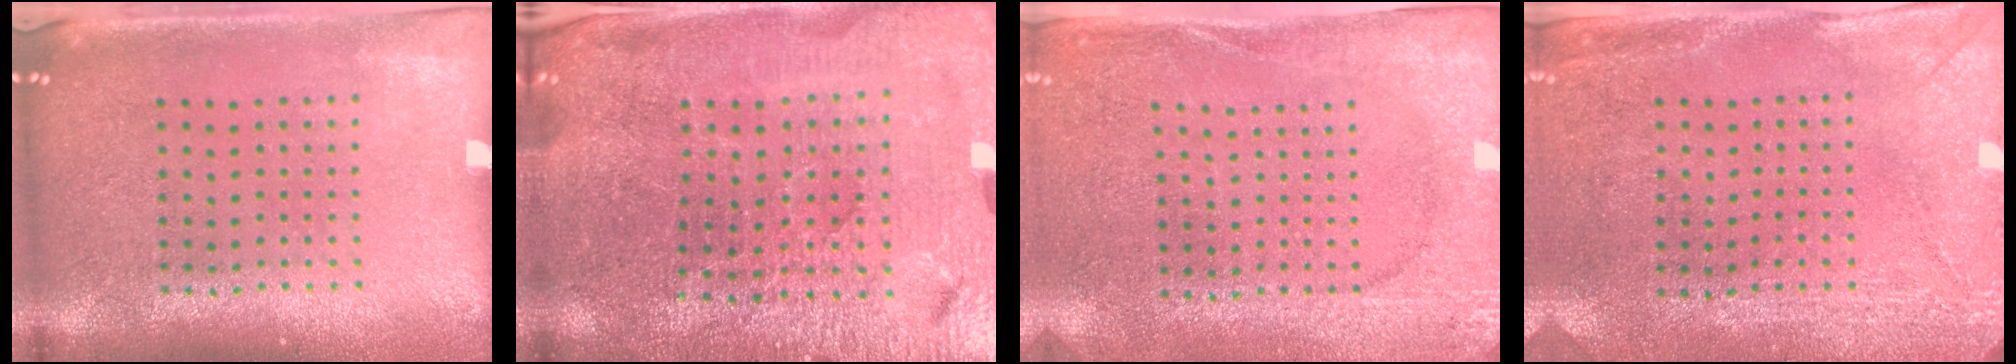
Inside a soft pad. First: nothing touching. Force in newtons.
{"total": 4.8, "press": 4.6, "slide": 1.3}
{"total": 2.6, "press": 2.5, "slide": 0.7}
{"total": 2.9, "press": 2.5, "slide": 1.5}